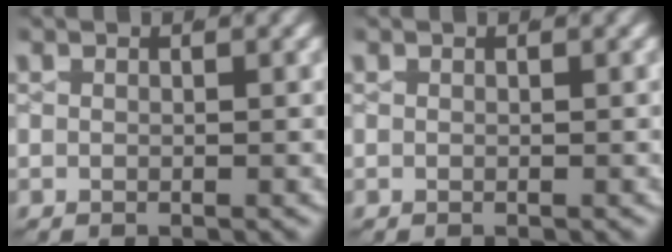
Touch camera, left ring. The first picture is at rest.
{"total": 0.0}